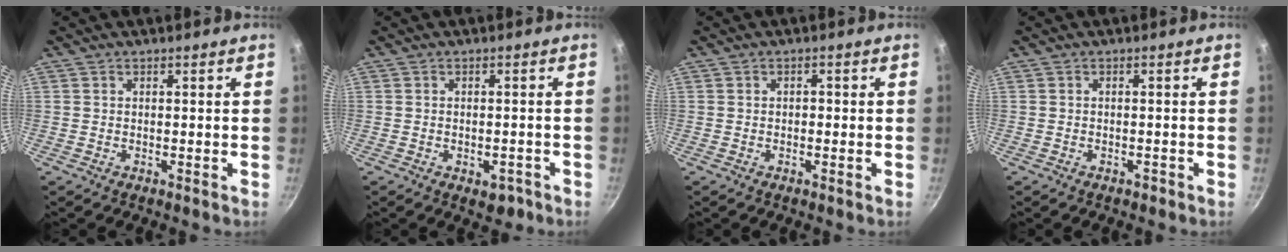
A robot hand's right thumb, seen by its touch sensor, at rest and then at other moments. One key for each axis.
{"total": 3.3, "fx": -1.7, "fy": 1.9, "fz": 2.1, "tx": -0.014, "ty": 0.013, "tz": -0.016}
{"total": 0.9, "fx": -0.2, "fy": 0.7, "fz": 0.6, "tx": 0.001, "ty": 0.005, "tz": -0.006}
{"total": 0.8, "fx": -0.6, "fy": 0.4, "fz": 0.3, "tx": -0.003, "ty": 0.002, "tz": -0.011}